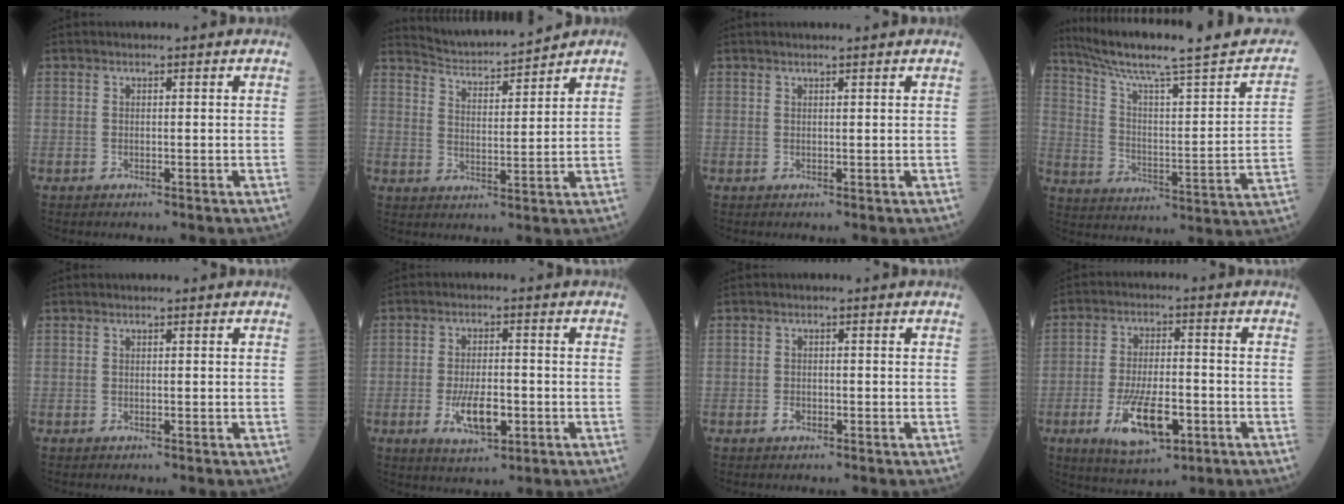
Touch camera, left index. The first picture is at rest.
{"total": 8.3, "force": [8.2, 0.0, 1.5], "torque": [-0.040, 0.011, 0.148]}
{"total": 2.1, "force": [1.8, -0.2, 1.0], "torque": [-0.008, 0.015, 0.029]}
{"total": 21.8, "force": [18.3, 0.9, 11.8], "torque": [-0.179, -0.026, 0.260]}
{"total": 0.0}
{"total": 5.1, "force": [-1.7, 2.2, 4.3], "torque": [-0.085, -0.002, -0.026]}
{"total": 1.2, "force": [-0.7, 0.8, 0.6], "torque": [-0.014, 0.002, -0.010]}
{"total": 10.3, "force": [-4.0, 3.8, 8.7], "torque": [-0.169, -0.012, -0.064]}